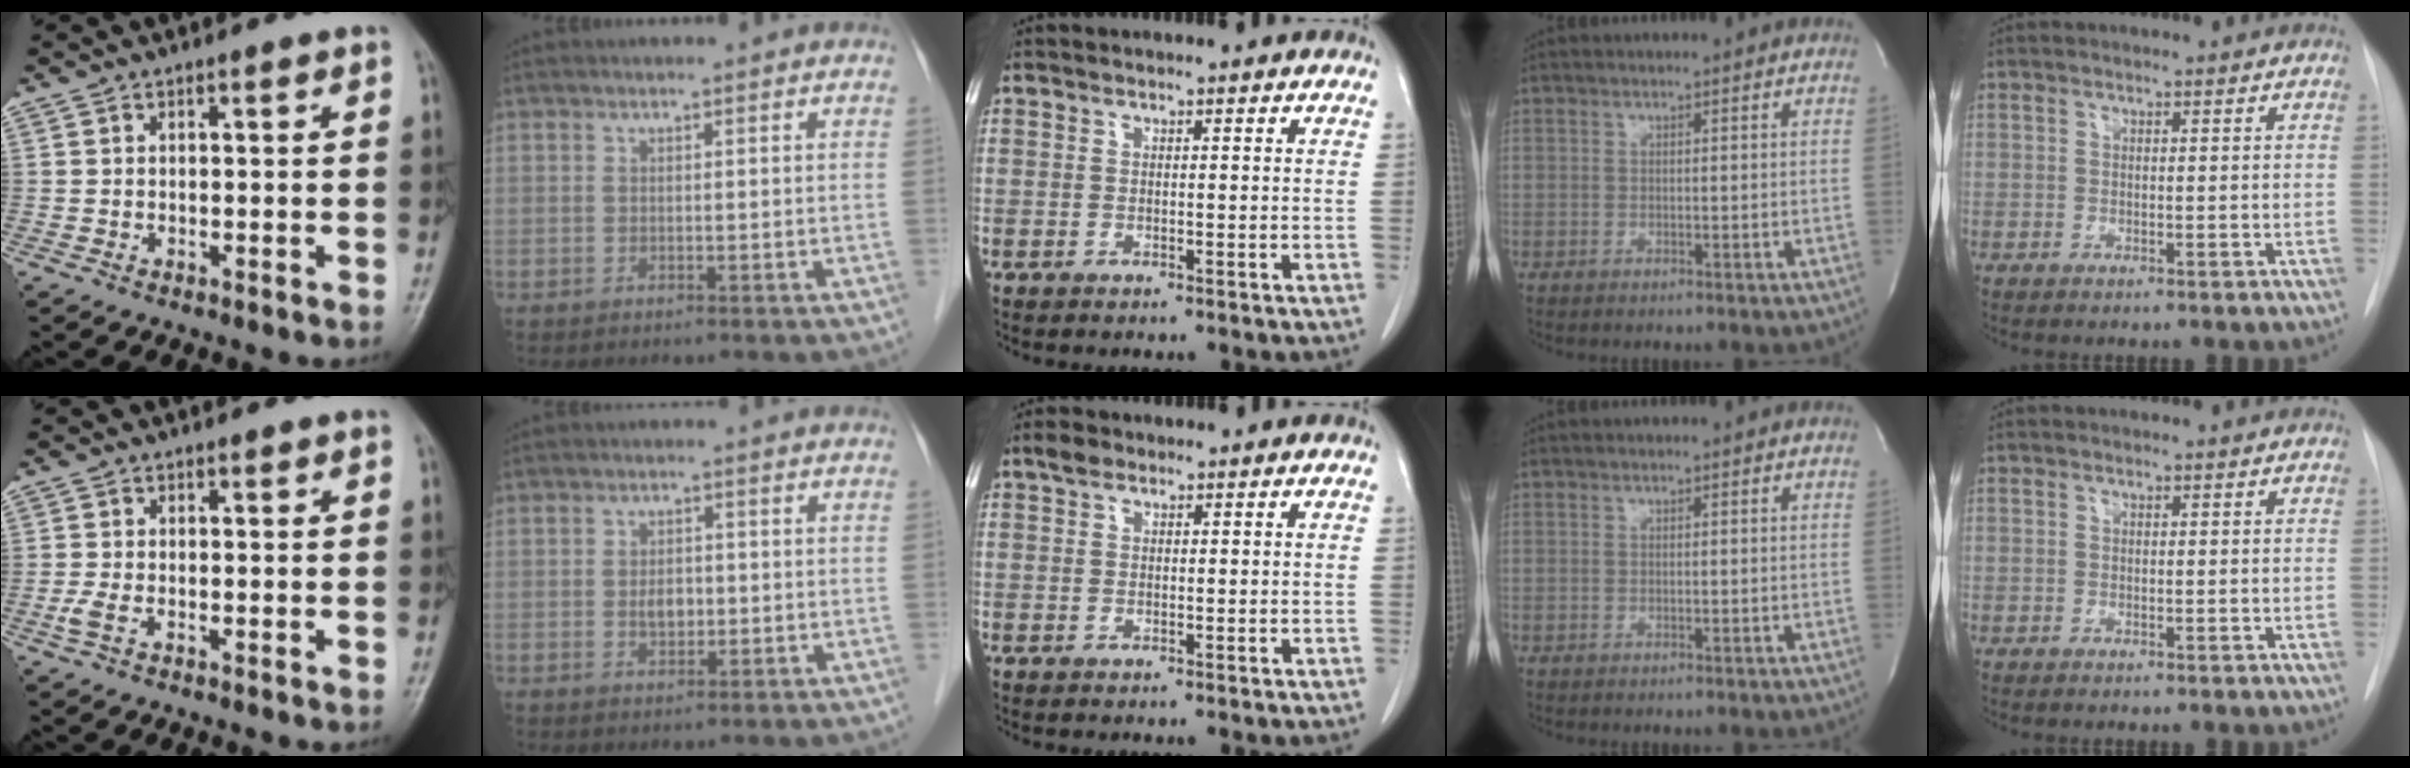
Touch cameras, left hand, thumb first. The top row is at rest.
{"thumb": {"total": 1.9, "force": [-0.8, 0.9, 1.5], "torque": [-0.039, -0.002, -0.016]}, "index": {"total": 2.6, "force": [-0.4, 1.6, 2.0], "torque": [-0.035, 0.001, -0.003]}, "middle": {"total": 1.7, "force": [1.2, 0.9, 0.8], "torque": [-0.020, 0.009, 0.022]}}